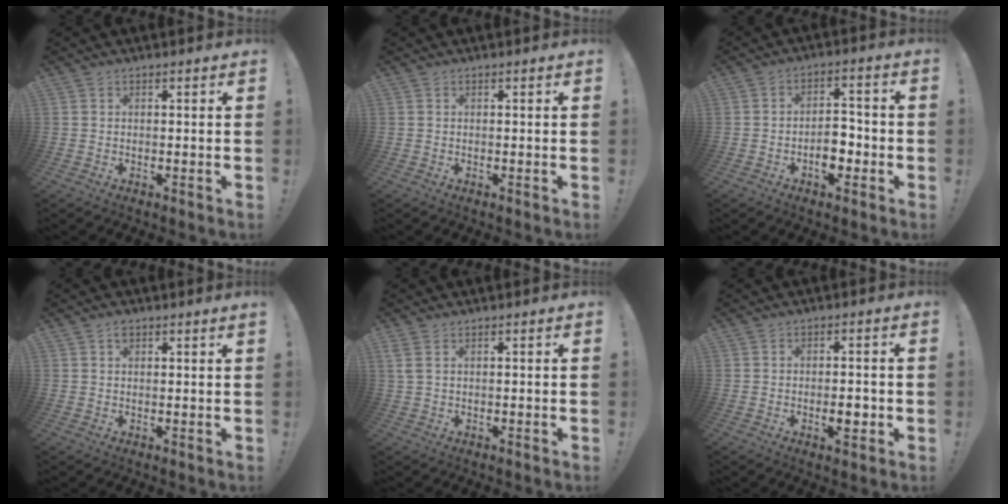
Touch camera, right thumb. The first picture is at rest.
{"total": 0.0}
{"total": 7.9, "force": [-3.1, 4.8, 5.5], "torque": [-0.085, 0.018, -0.051]}
{"total": 1.3, "force": [1.0, 0.3, 0.8], "torque": [-0.008, -0.002, 0.016]}
{"total": 2.1, "force": [1.0, 0.5, 1.8], "torque": [-0.039, 0.000, 0.019]}
{"total": 4.1, "force": [-1.4, 1.5, 3.5], "torque": [-0.046, 0.004, -0.023]}